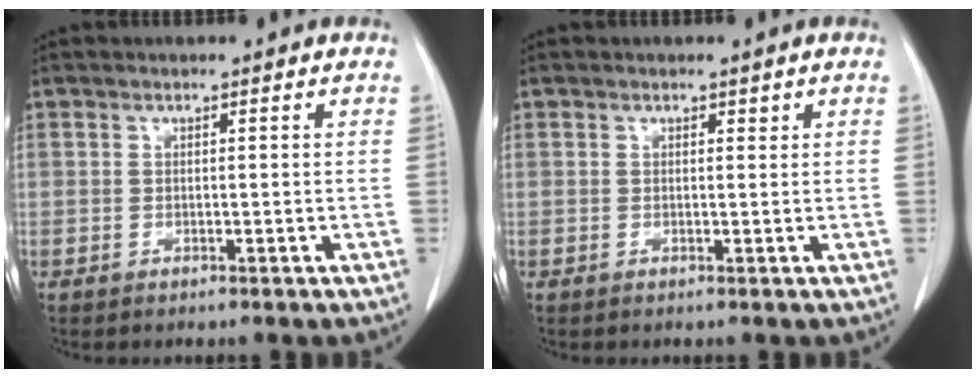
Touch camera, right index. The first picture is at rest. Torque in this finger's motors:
{"motor_torque": [-0.07, -0.03, -0.01, -0.01]}